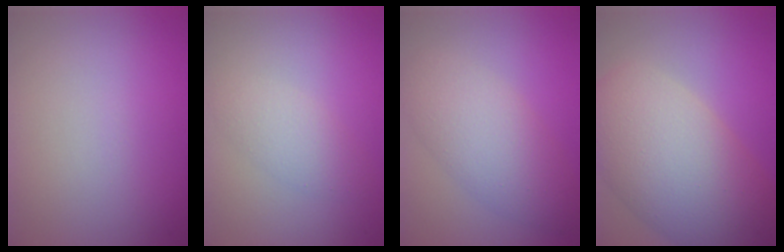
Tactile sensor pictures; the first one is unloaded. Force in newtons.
{"total": 2.2, "press": 2.2, "slide": 0.0}
{"total": 5.1, "press": 5.1, "slide": 0.2}
{"total": 10.8, "press": 10.8, "slide": 0.7}